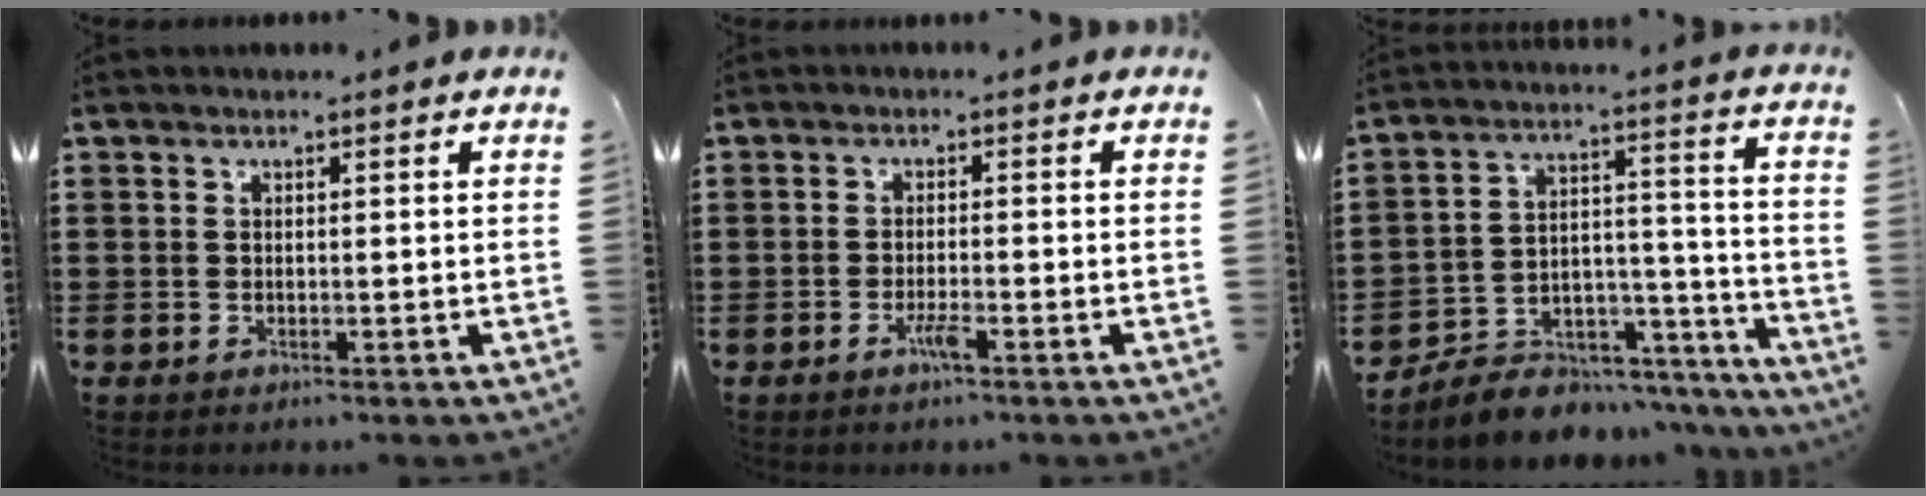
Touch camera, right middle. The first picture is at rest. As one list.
[{"total": 2.4, "force": [-1.4, 0.2, 1.9], "torque": [-0.039, -0.002, -0.028]}, {"total": 7.0, "force": [-6.4, 2.6, 1.1], "torque": [-0.027, 0.008, -0.122]}]